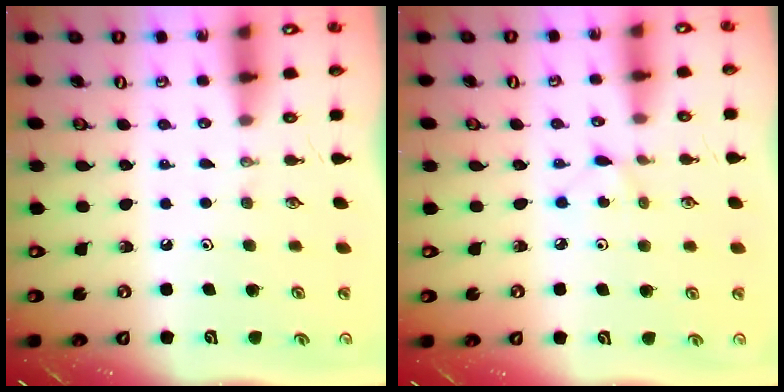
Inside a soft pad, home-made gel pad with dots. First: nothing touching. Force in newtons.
{"total": 2.6, "press": 2.5, "slide": 0.3}